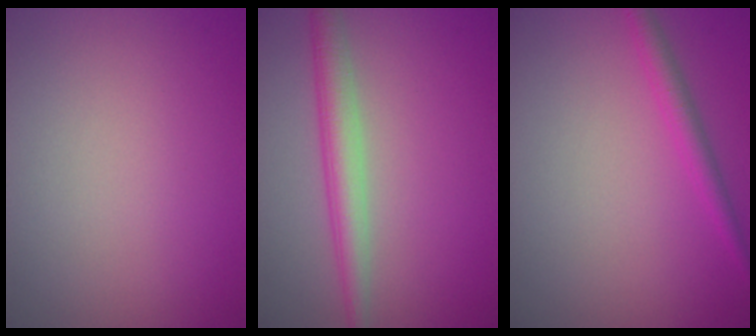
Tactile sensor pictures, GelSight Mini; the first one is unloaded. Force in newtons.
{"total": 3.4, "press": 3.4, "slide": 0.1}
{"total": 1.9, "press": 1.9, "slide": 0.1}